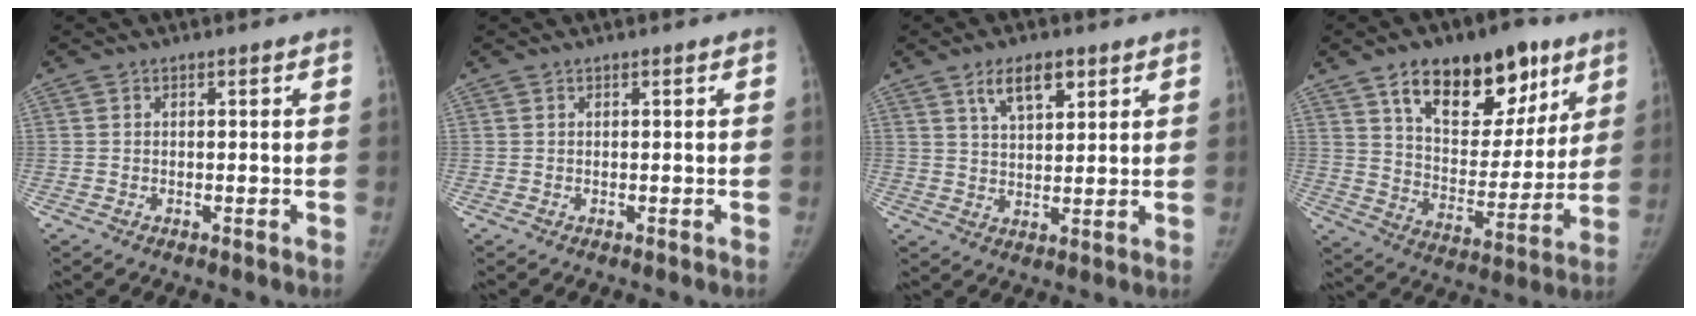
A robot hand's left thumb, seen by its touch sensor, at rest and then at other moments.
{"total": 0.0}
{"total": 7.0, "force": [4.0, 3.2, 4.8], "torque": [-0.065, -0.020, 0.070]}
{"total": 21.5, "force": [12.2, 11.7, 13.3], "torque": [-0.149, -0.043, 0.198]}